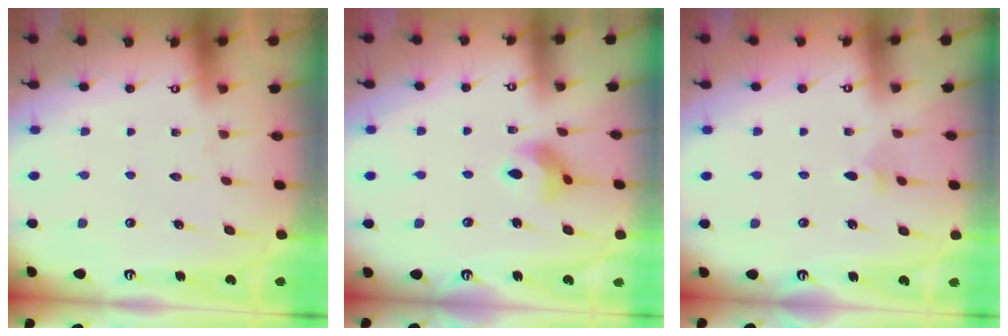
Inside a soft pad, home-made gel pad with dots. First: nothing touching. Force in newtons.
{"total": 7.8, "press": 7.7, "slide": 1.0}
{"total": 2.9, "press": 2.8, "slide": 0.8}